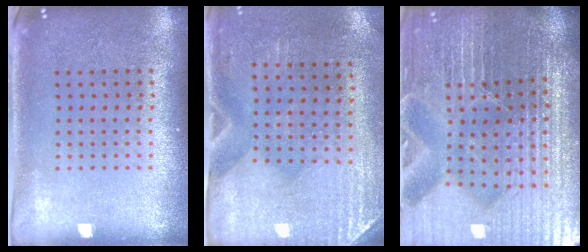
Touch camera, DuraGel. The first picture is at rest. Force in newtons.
{"total": 2.9, "press": 2.5, "slide": 1.5}
{"total": 5.9, "press": 5.4, "slide": 2.4}